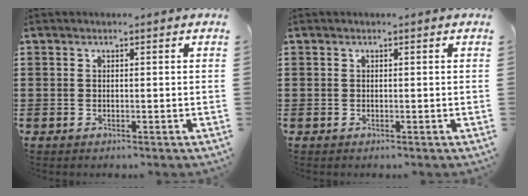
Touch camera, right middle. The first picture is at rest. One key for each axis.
{"total": 0.0}